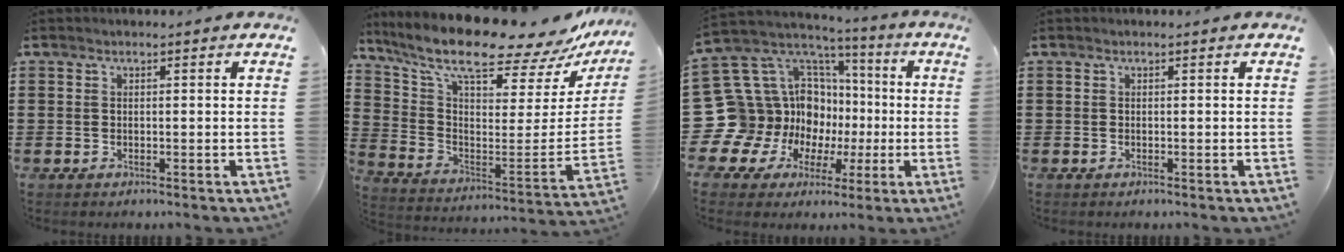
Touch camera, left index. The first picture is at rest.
{"total": 13.3, "force": [10.7, 2.2, 7.6], "torque": [-0.172, -0.083, 0.180]}
{"total": 16.9, "force": [-1.0, 15.4, 6.7], "torque": [-0.192, -0.036, 0.018]}
{"total": 0.0}